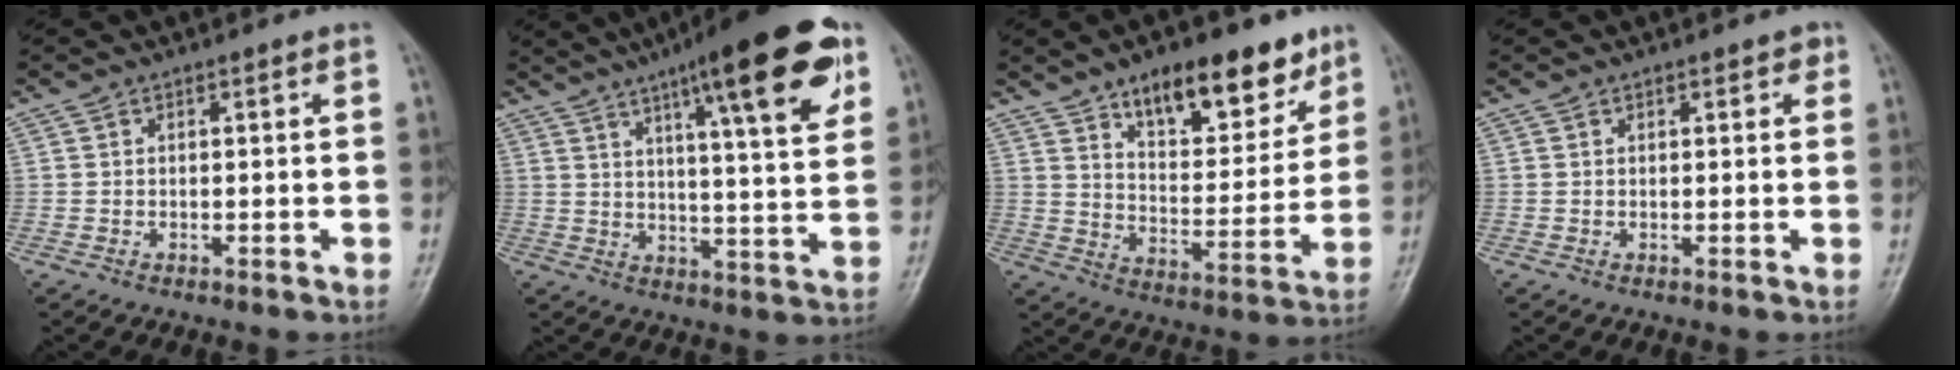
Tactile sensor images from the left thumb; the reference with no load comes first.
{"total": 20.2, "force": [10.6, 4.2, 16.7], "torque": [-0.218, -0.026, 0.150]}
{"total": 16.4, "force": [10.7, 7.2, 10.1], "torque": [-0.098, -0.065, 0.169]}
{"total": 1.4, "force": [0.9, 0.8, 0.8], "torque": [0.000, -0.001, 0.006]}